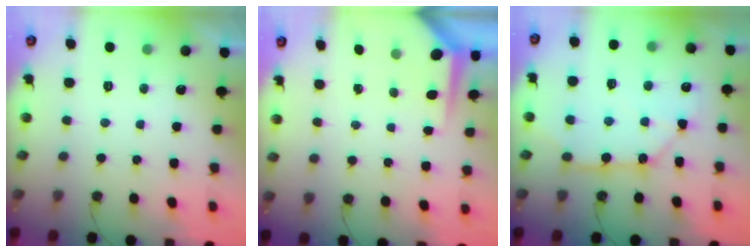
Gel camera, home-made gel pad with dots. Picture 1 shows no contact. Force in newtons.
{"total": 4.0, "press": 3.9, "slide": 0.3}
{"total": 13.1, "press": 13.1, "slide": 0.5}